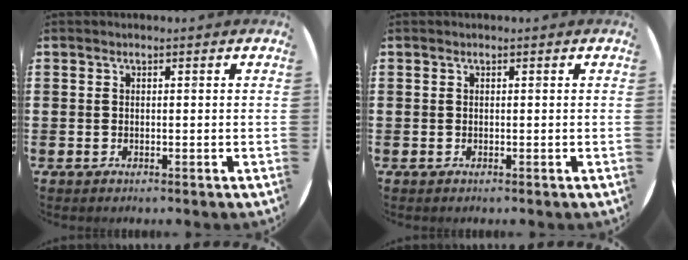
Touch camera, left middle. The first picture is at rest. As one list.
[{"total": 0.0}]